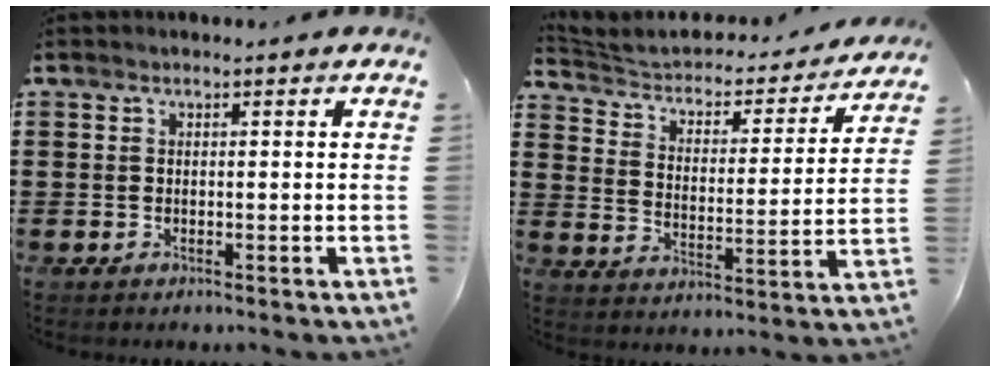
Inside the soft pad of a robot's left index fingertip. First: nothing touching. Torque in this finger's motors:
{"motor_torque": [1.62, -0.52, 0.28, 0.06]}